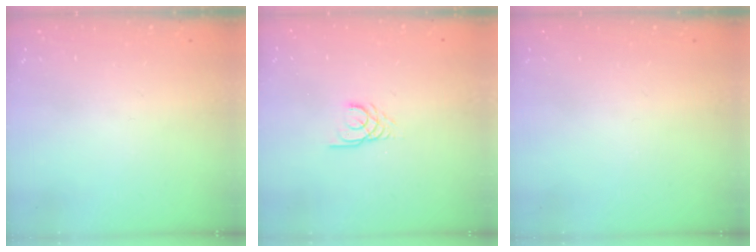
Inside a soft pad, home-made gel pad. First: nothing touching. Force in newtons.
{"total": 3.0, "press": 3.0, "slide": 0.3}
{"total": 0.0}